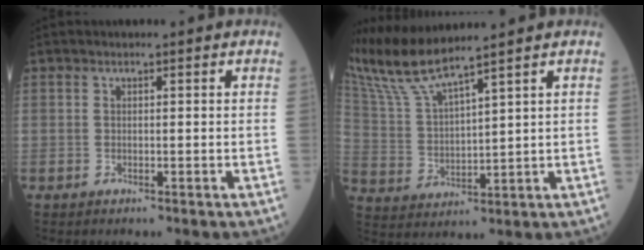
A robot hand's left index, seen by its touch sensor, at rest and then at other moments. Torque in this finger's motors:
{"motor_torque": [0.34, -0.41, 0.25, 0.07]}